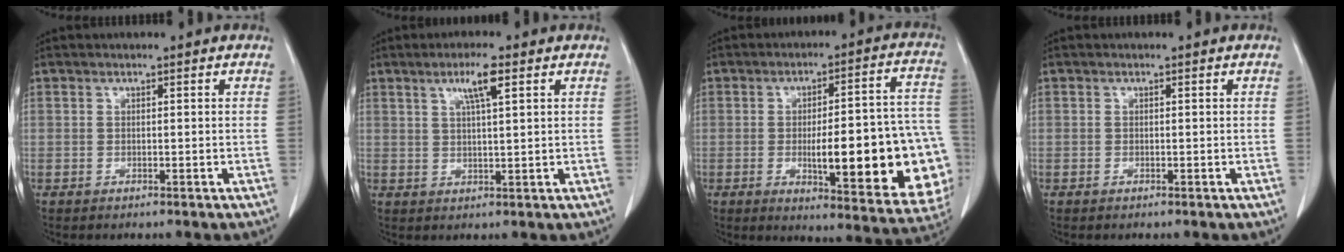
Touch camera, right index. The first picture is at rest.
{"total": 5.2, "force": [2.5, 0.7, 4.5], "torque": [-0.083, 0.004, 0.046]}
{"total": 24.4, "force": [-4.7, 5.2, 23.3], "torque": [-0.228, 0.019, -0.043]}
{"total": 0.6, "force": [-0.3, 0.4, 0.4], "torque": [-0.009, 0.000, -0.004]}